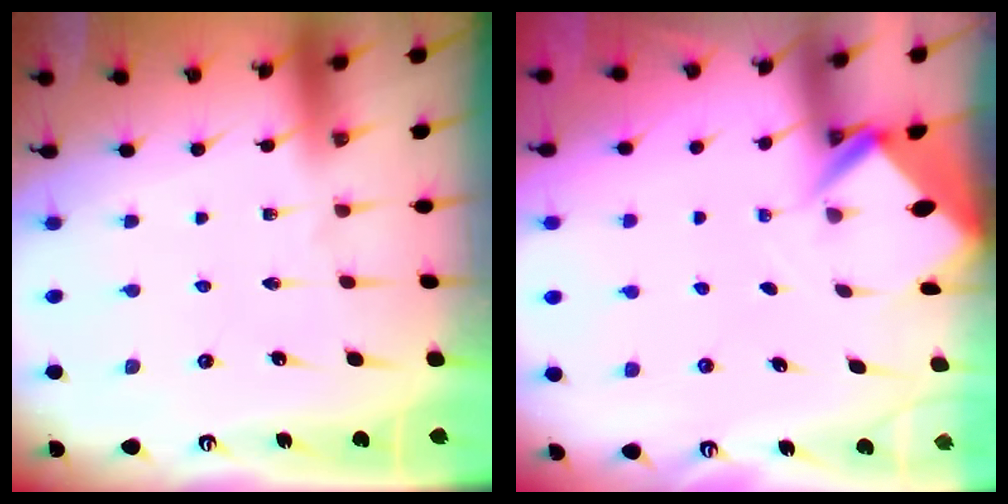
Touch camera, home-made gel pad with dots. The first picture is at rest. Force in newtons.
{"total": 2.6, "press": 2.6, "slide": 0.2}